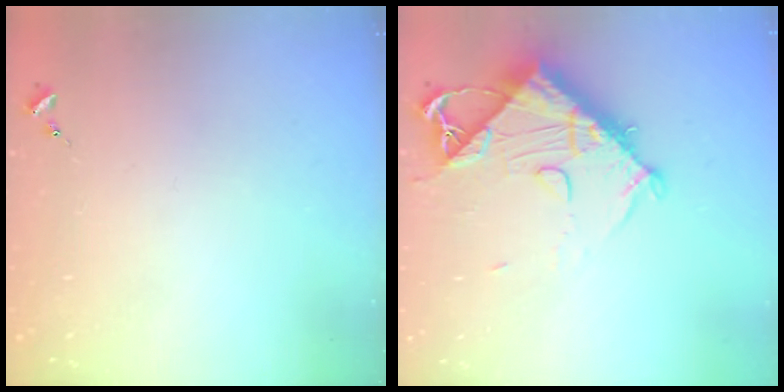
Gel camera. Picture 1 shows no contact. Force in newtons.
{"total": 12.5, "press": 12.5, "slide": 1.3}